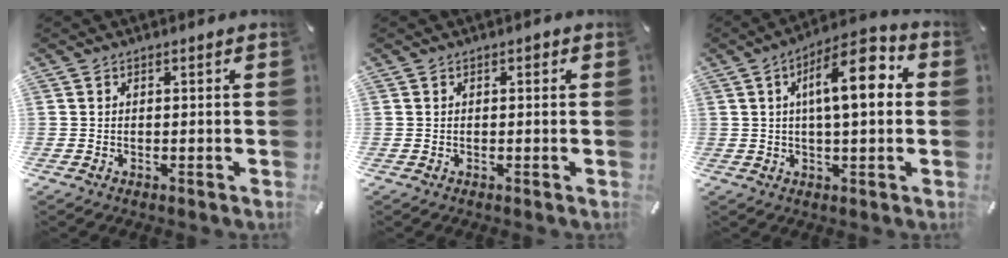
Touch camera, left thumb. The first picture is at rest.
{"total": 0.7, "force": [0.1, 0.5, 0.4], "torque": [-0.009, 0.004, 0.001]}
{"total": 13.1, "force": [3.0, 4.8, 11.8], "torque": [-0.171, -0.002, 0.042]}